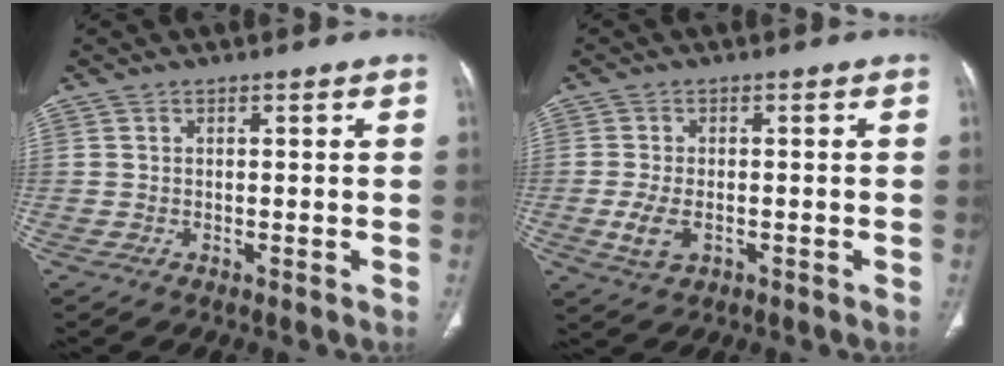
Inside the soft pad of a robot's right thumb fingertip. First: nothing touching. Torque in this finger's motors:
{"motor_torque": [-0.34, -0.06, 0.43, 0.62, 0.13]}